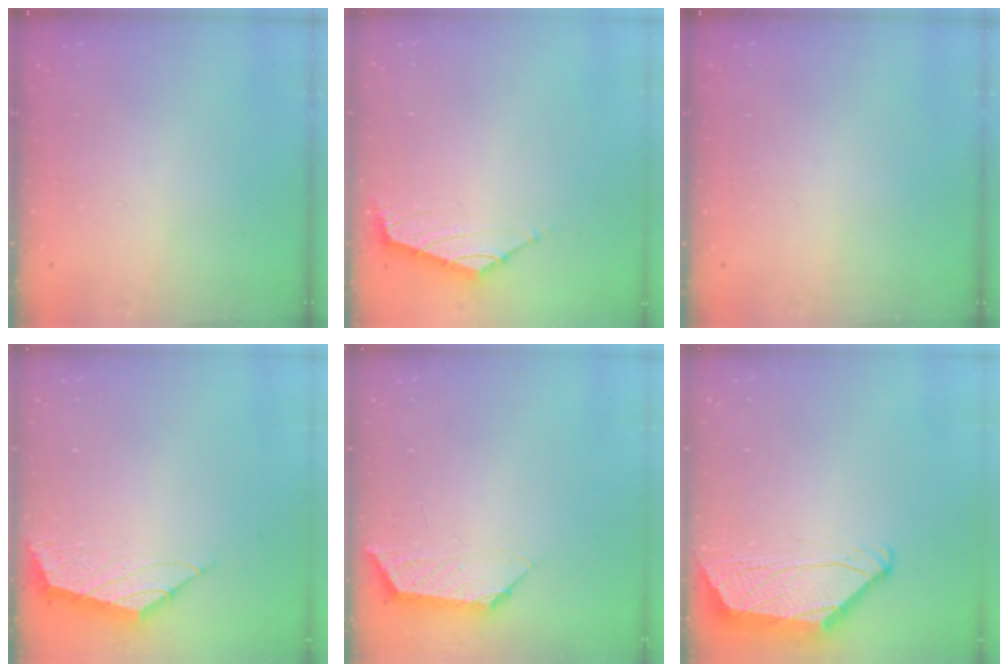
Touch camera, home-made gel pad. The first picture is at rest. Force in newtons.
{"total": 1.7, "press": 1.6, "slide": 0.7}
{"total": 0.0}
{"total": 2.2, "press": 2.1, "slide": 0.5}
{"total": 1.2, "press": 1.2, "slide": 0.4}
{"total": 2.3, "press": 2.2, "slide": 0.6}